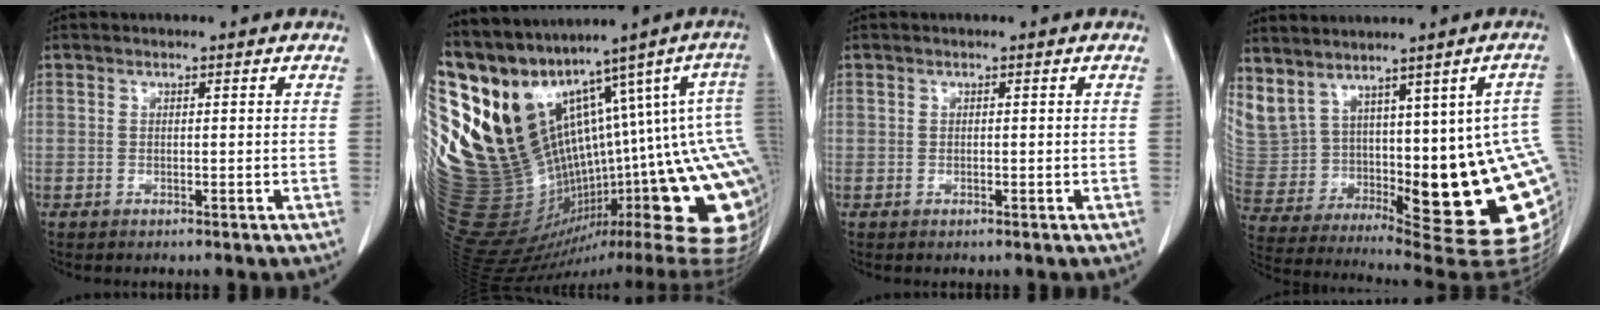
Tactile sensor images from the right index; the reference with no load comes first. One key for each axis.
{"total": 29.9, "fx": 13.0, "fy": 11.0, "fz": 24.6, "tx": -0.358, "ty": 0.000, "tz": 0.243}
{"total": 0.0}
{"total": 26.6, "fx": 1.7, "fy": 9.1, "fz": 24.9, "tx": -0.373, "ty": 0.005, "tz": 0.056}